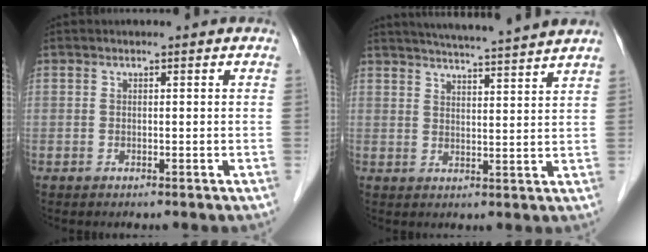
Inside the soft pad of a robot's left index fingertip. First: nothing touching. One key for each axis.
{"total": 12.8, "fx": 11.6, "fy": -1.1, "fz": 5.1, "tx": -0.086, "ty": 0.003, "tz": 0.153}